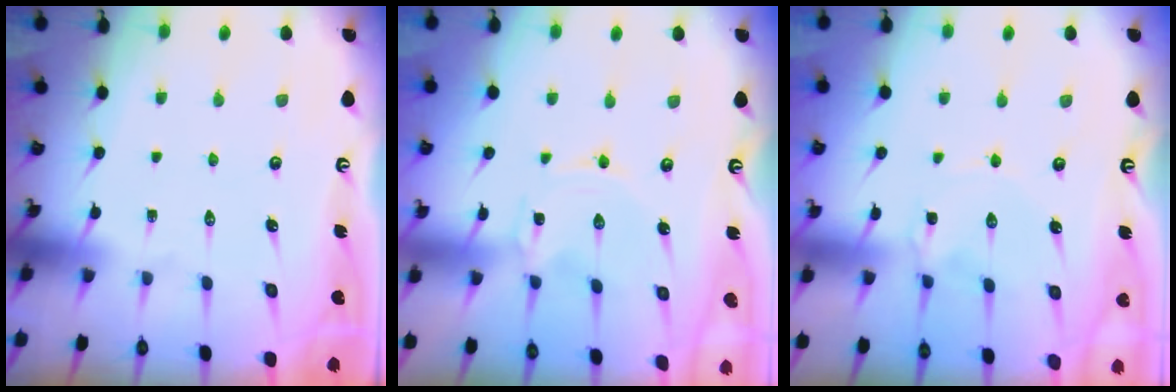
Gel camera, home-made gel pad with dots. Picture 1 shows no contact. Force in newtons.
{"total": 0.0}
{"total": 1.8, "press": 1.8, "slide": 0.3}